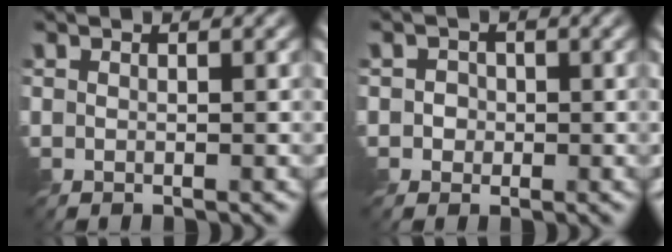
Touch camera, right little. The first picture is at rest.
{"total": 1.6, "force": [-0.1, 1.5, 0.5], "torque": [-0.001, 0.004, -0.003]}